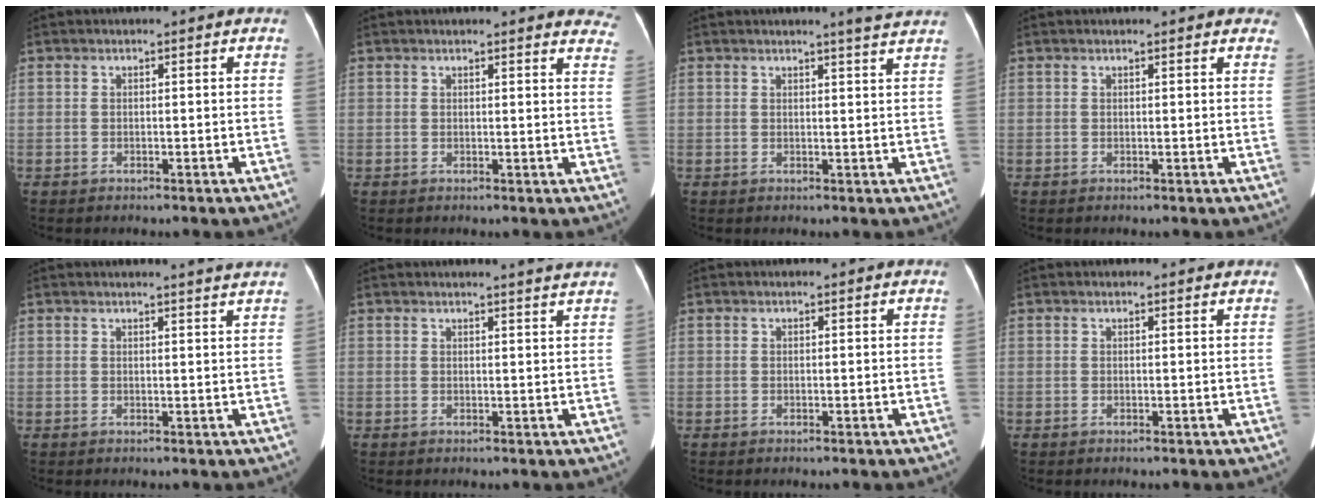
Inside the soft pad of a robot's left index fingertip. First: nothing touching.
{"total": 13.0, "force": [12.4, 2.2, 3.4], "torque": [0.000, -0.055, 0.102]}
{"total": 3.9, "force": [3.4, -0.8, 1.7], "torque": [-0.023, -0.023, 0.023]}
{"total": 6.1, "force": [5.4, 1.5, 2.6], "torque": [-0.018, -0.008, 0.044]}
{"total": 4.5, "force": [4.1, -0.9, 1.5], "torque": [-0.017, -0.019, 0.027]}
{"total": 4.6, "force": [4.2, -0.9, 1.5], "torque": [-0.018, -0.020, 0.028]}
{"total": 0.8, "force": [0.7, 0.0, 0.3], "torque": [-0.004, -0.007, 0.004]}
{"total": 1.7, "force": [1.7, 0.3, 0.3], "torque": [-0.006, -0.011, 0.010]}